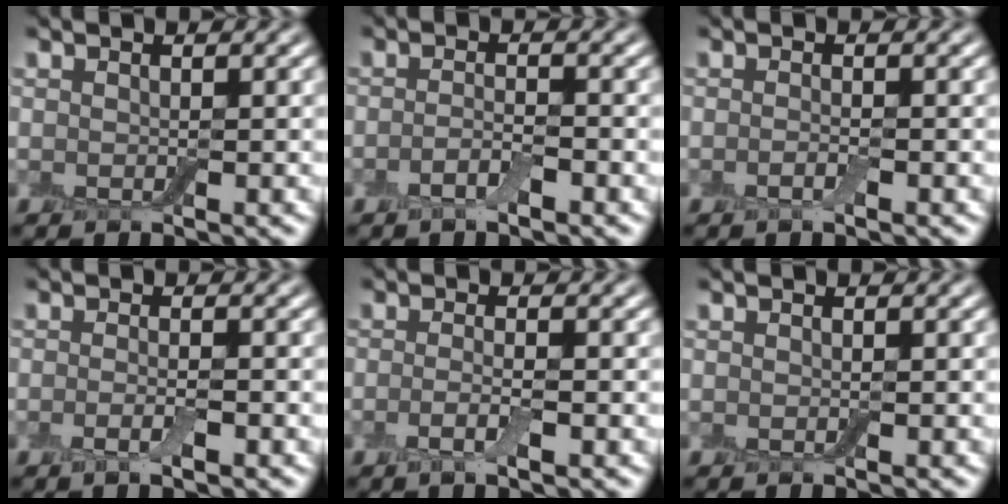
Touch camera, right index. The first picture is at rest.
{"total": 1.8, "force": [-1.0, 0.5, 1.5], "torque": [-0.030, 0.001, -0.023]}
{"total": 0.9, "force": [-0.5, 0.2, 0.8], "torque": [-0.016, -0.003, -0.010]}
{"total": 1.7, "force": [-0.7, 0.3, 1.5], "torque": [-0.030, -0.007, -0.016]}
{"total": 2.0, "force": [-0.7, 0.4, 1.8], "torque": [-0.038, -0.004, -0.018]}
{"total": 0.0}